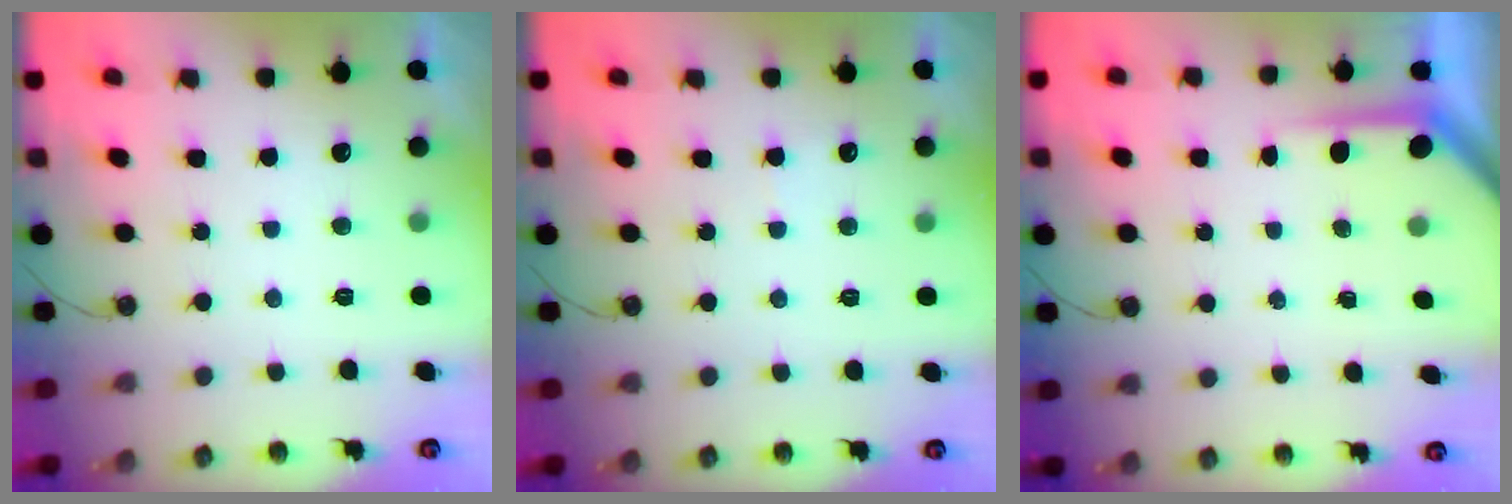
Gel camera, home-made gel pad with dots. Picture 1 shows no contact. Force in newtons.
{"total": 2.7, "press": 2.7, "slide": 0.3}
{"total": 4.5, "press": 4.5, "slide": 0.3}